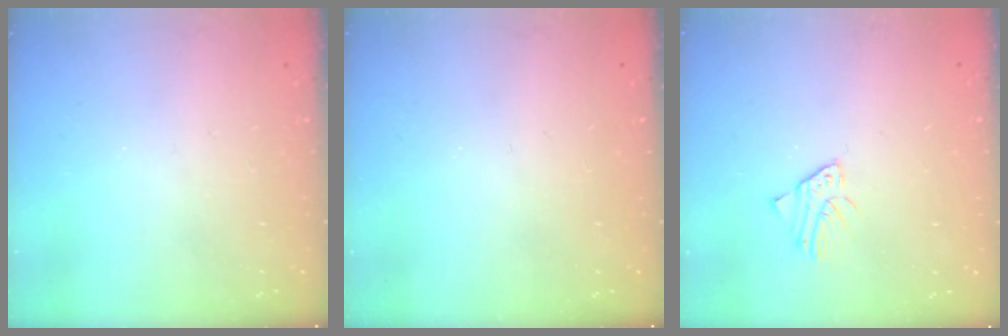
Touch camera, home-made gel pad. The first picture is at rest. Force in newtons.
{"total": 0.0}
{"total": 2.3, "press": 2.3, "slide": 0.1}